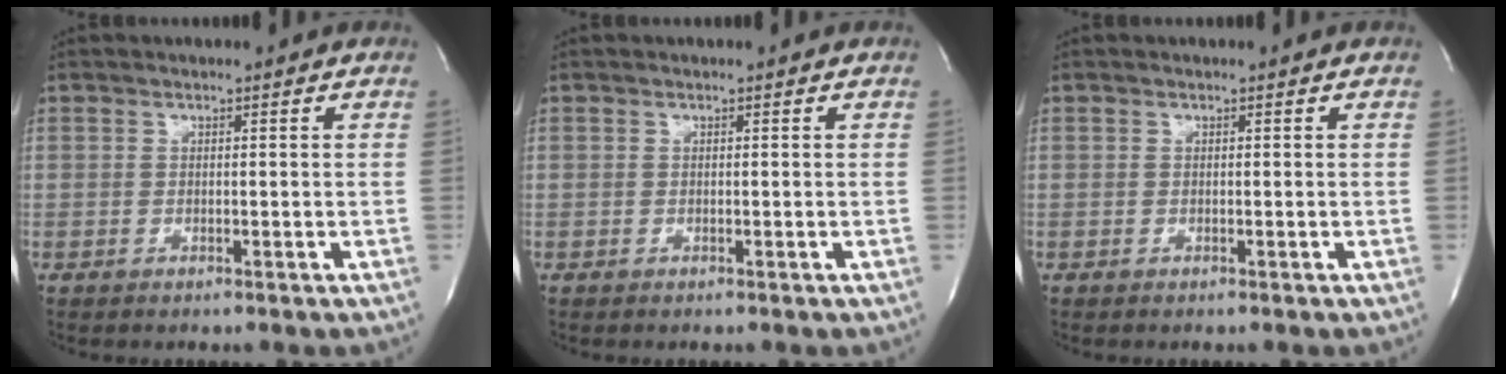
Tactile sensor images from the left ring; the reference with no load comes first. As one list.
[{"total": 0.0}, {"total": 0.0}]